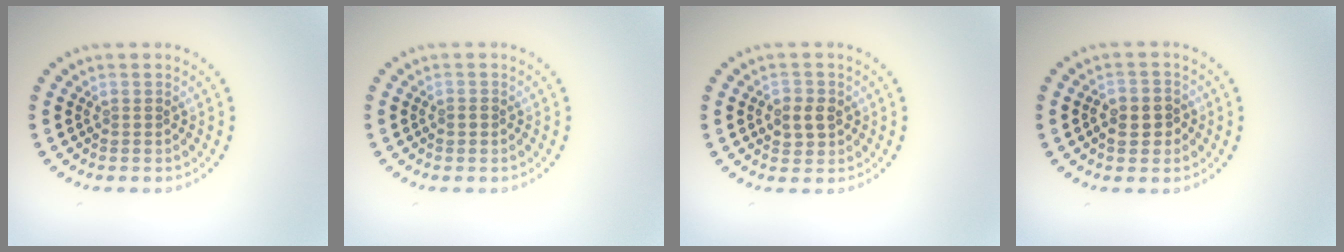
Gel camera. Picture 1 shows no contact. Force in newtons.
{"total": 1.0, "press": 1.0, "slide": 0.2}
{"total": 2.6, "press": 2.5, "slide": 0.5}
{"total": 2.8, "press": 2.8, "slide": 0.6}